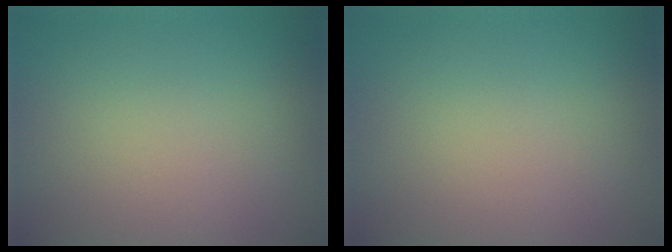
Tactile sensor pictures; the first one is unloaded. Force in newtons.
{"total": 0.0}